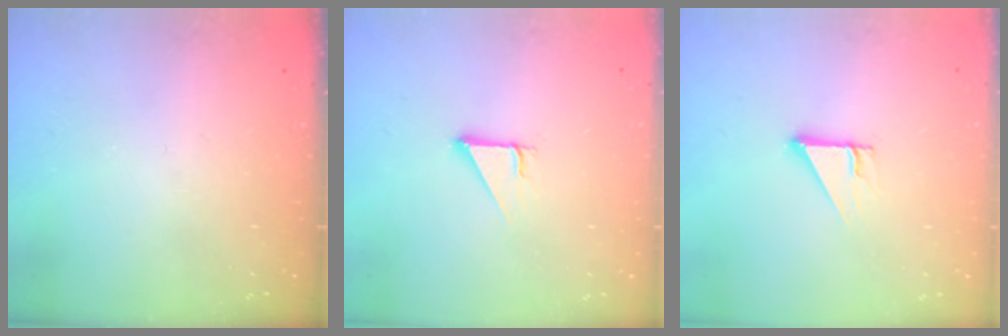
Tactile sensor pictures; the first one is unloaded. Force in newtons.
{"total": 2.7, "press": 2.7, "slide": 0.3}
{"total": 2.7, "press": 2.7, "slide": 0.0}